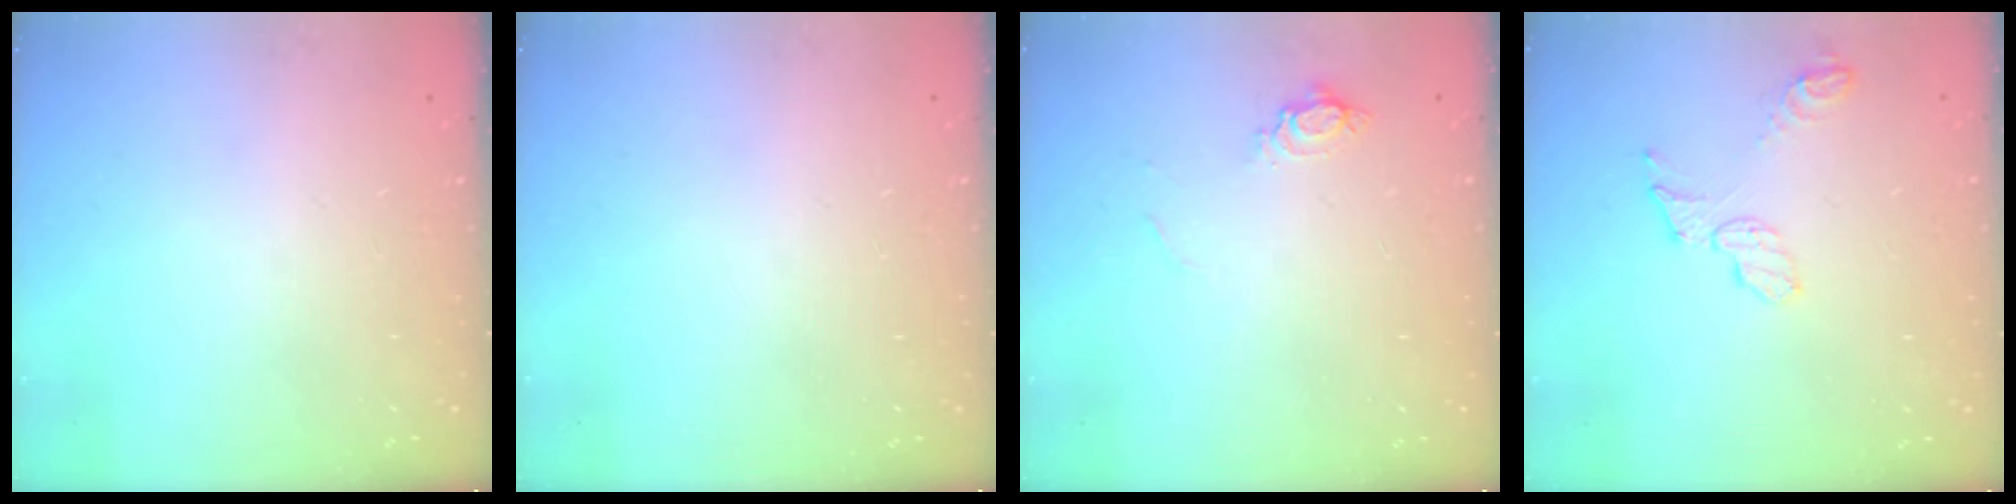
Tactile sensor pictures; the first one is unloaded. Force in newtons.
{"total": 0.0}
{"total": 6.9, "press": 6.8, "slide": 0.7}
{"total": 6.4, "press": 6.4, "slide": 0.5}